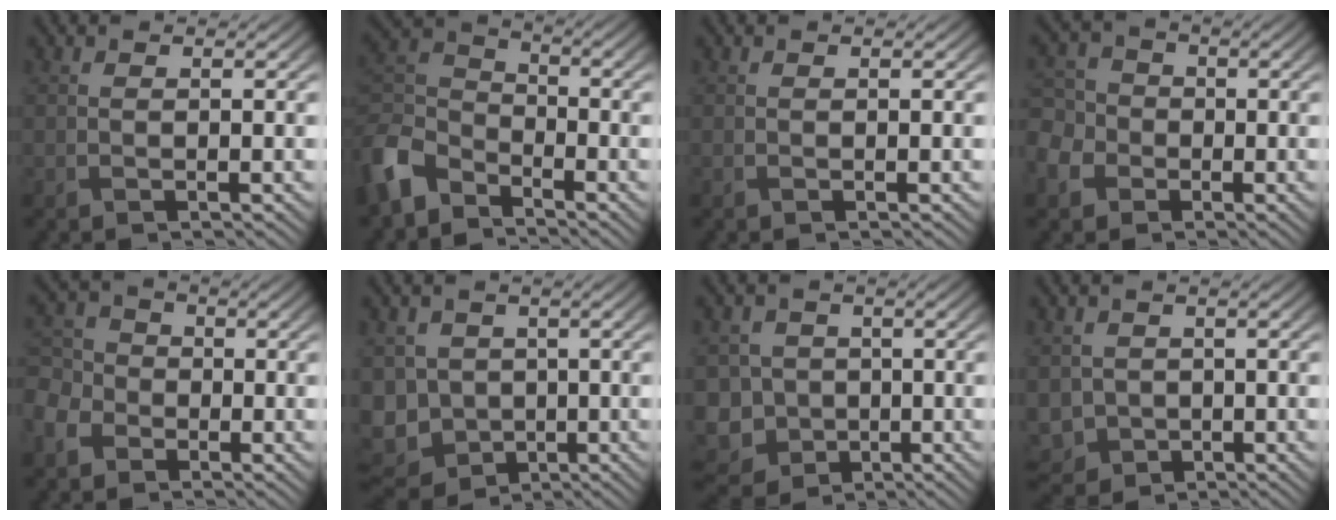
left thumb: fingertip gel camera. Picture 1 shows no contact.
{"total": 7.4, "force": [-5.4, 4.1, 2.9], "torque": [-0.081, -0.010, -0.132]}
{"total": 0.0}
{"total": 7.2, "force": [-2.5, 6.2, 2.7], "torque": [-0.095, -0.013, -0.068]}
{"total": 6.6, "force": [-2.9, 5.3, 2.8], "torque": [-0.091, -0.008, -0.067]}
{"total": 8.8, "force": [-1.3, 7.5, 4.4], "torque": [-0.119, -0.021, -0.028]}
{"total": 8.3, "force": [-2.7, 7.4, 2.5], "torque": [-0.078, -0.021, -0.070]}
{"total": 3.9, "force": [-0.6, 3.7, 1.2], "torque": [-0.047, -0.018, -0.017]}